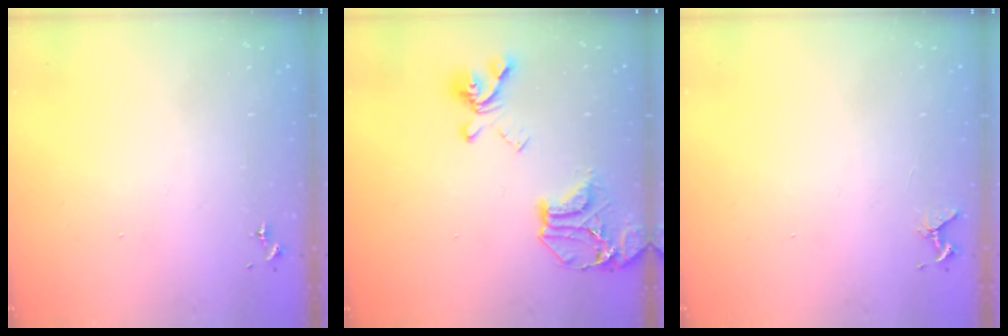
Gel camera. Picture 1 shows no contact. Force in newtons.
{"total": 19.6, "press": 19.5, "slide": 2.1}
{"total": 4.2, "press": 4.2, "slide": 0.4}